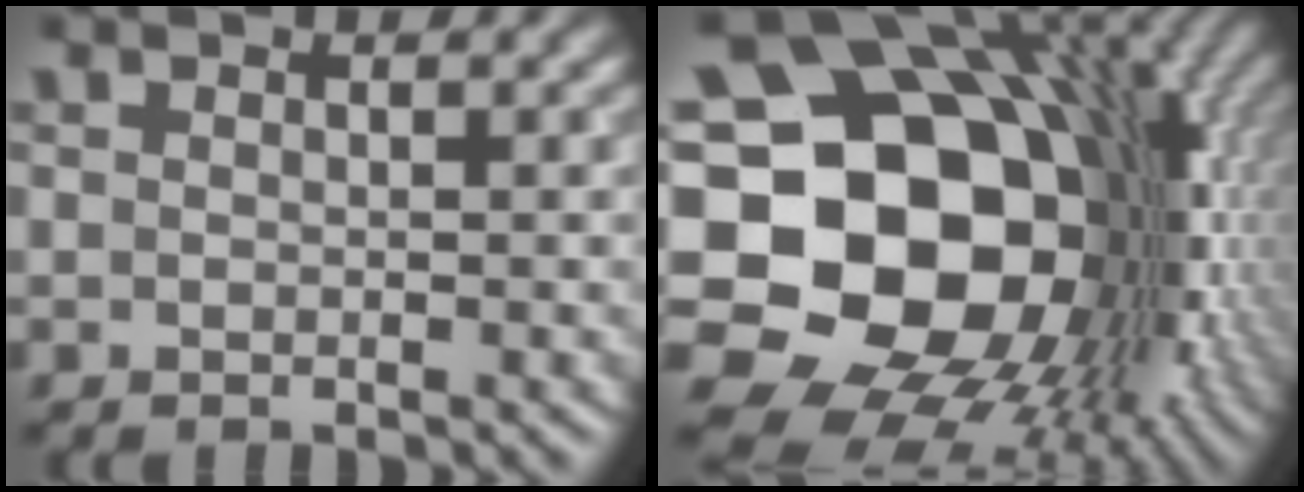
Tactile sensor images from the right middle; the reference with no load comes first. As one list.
[{"total": 21.7, "force": [-2.4, 17.4, 12.7], "torque": [-0.199, -0.011, -0.061]}]